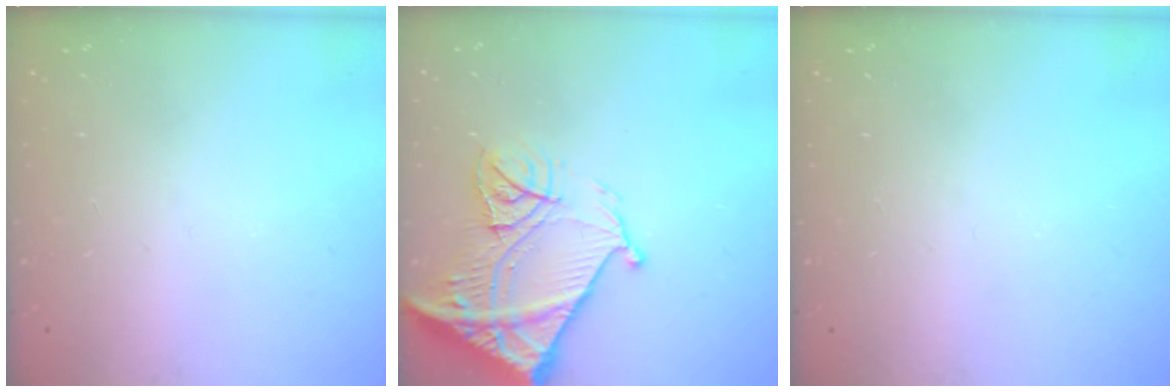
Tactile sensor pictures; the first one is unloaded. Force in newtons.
{"total": 19.3, "press": 19.2, "slide": 2.2}
{"total": 0.0}